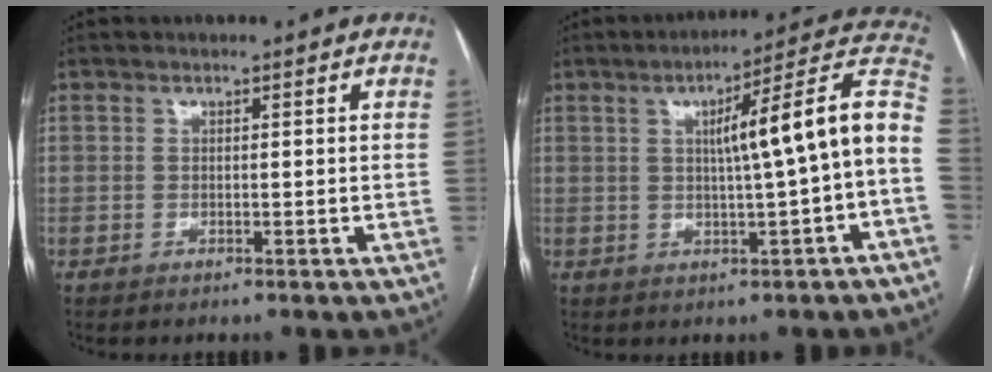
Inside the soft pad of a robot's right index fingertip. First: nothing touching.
{"total": 13.3, "force": [0.1, 0.0, 13.3], "torque": [-0.179, 0.034, -0.002]}